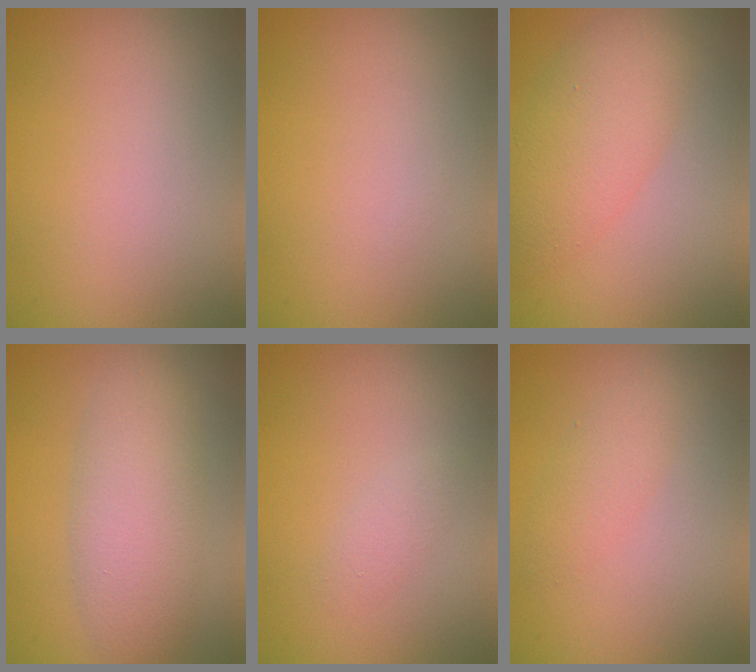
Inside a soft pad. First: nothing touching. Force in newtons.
{"total": 0.0}
{"total": 5.3, "press": 5.3, "slide": 0.1}
{"total": 5.3, "press": 5.3, "slide": 0.2}
{"total": 1.0, "press": 1.0, "slide": 0.1}
{"total": 1.7, "press": 1.7, "slide": 0.0}